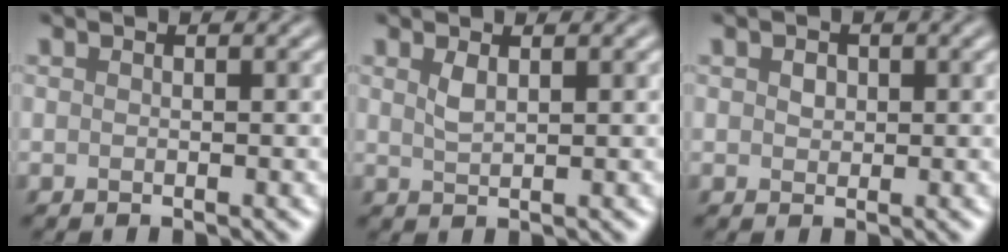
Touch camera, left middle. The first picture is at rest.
{"total": 1.3, "force": [0.7, 0.4, 1.0], "torque": [-0.025, 0.000, 0.016]}
{"total": 1.1, "force": [0.3, 0.9, 0.5], "torque": [-0.010, 0.000, 0.003]}